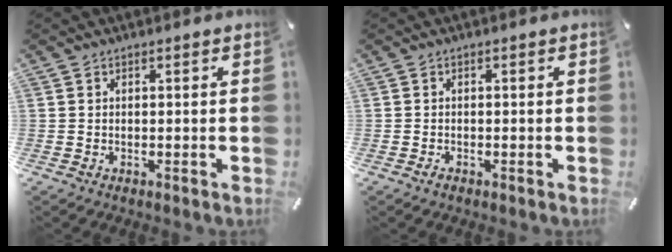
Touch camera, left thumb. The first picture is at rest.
{"total": 0.8, "force": [-0.4, 0.4, 0.5], "torque": [-0.011, -0.001, -0.009]}